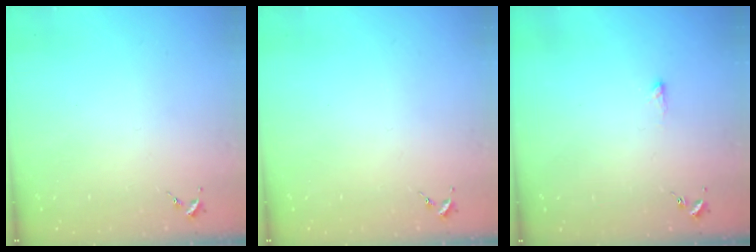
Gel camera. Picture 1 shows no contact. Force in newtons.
{"total": 0.0}
{"total": 2.7, "press": 2.7, "slide": 0.5}